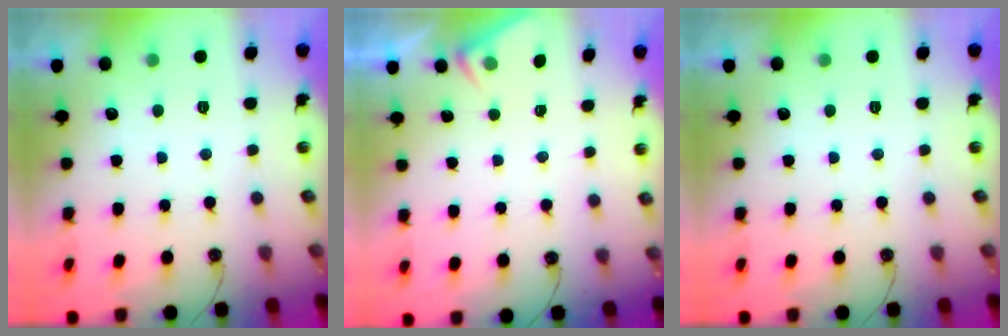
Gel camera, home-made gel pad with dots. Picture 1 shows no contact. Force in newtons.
{"total": 3.7, "press": 3.6, "slide": 0.5}
{"total": 0.0}